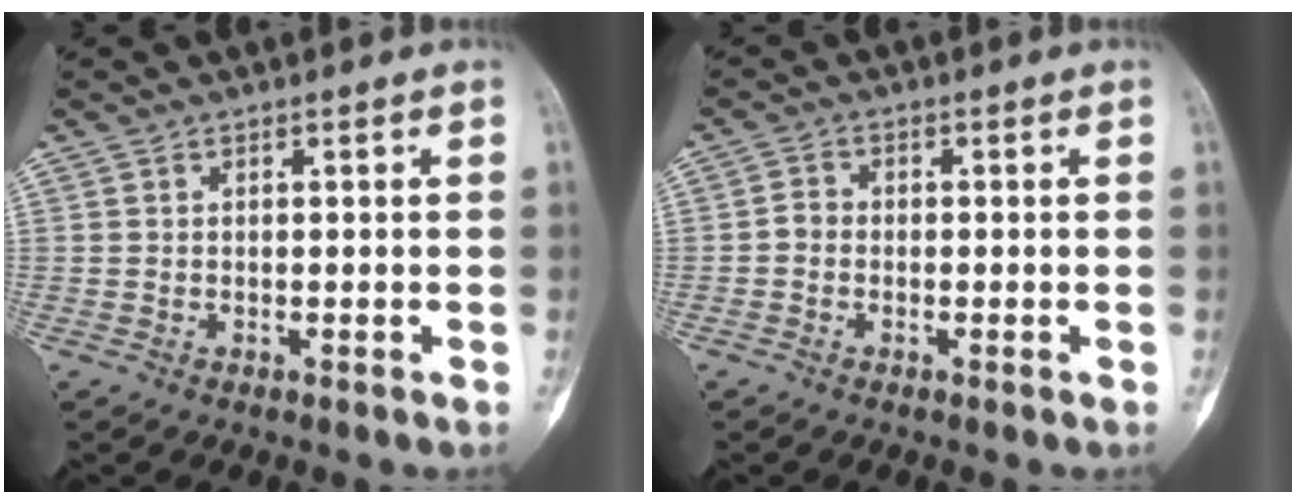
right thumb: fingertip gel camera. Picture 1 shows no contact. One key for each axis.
{"total": 1.9, "fx": -0.6, "fy": 1.6, "fz": 0.9, "tx": -0.009, "ty": 0.005, "tz": -0.019}